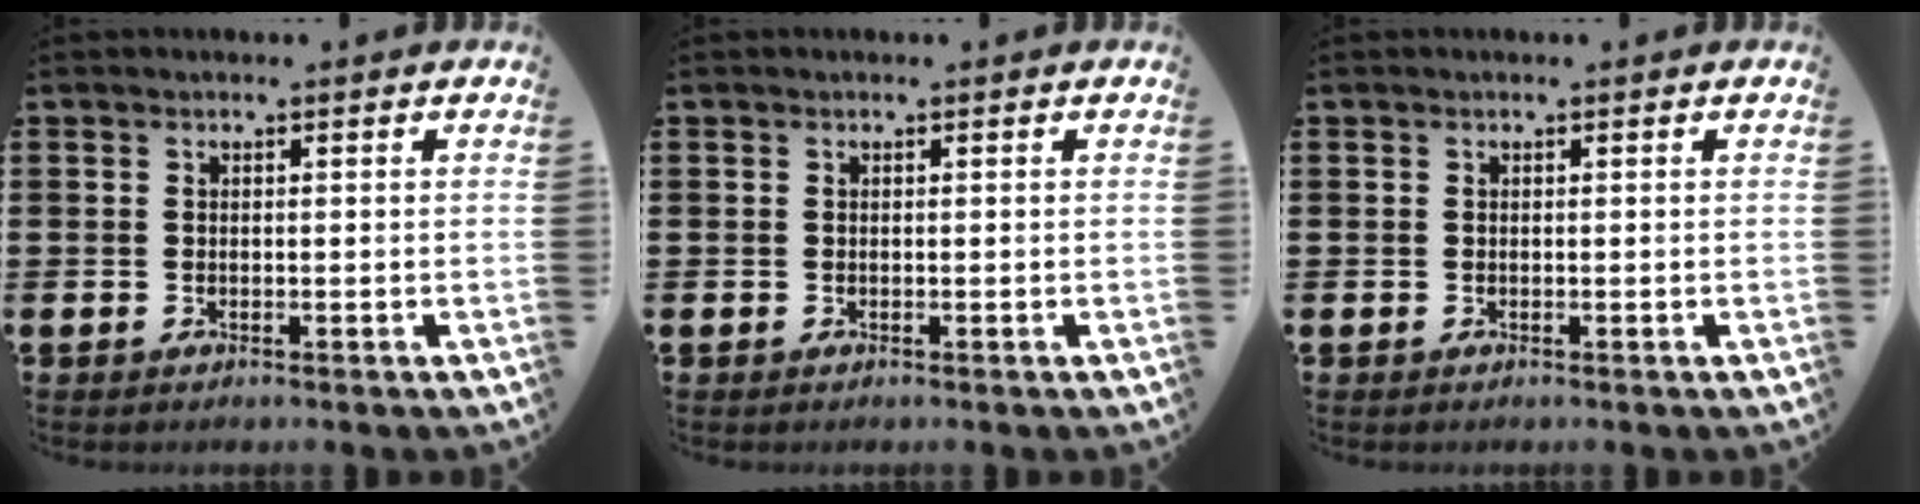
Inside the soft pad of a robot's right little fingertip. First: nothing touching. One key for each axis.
{"total": 0.0}
{"total": 0.0}